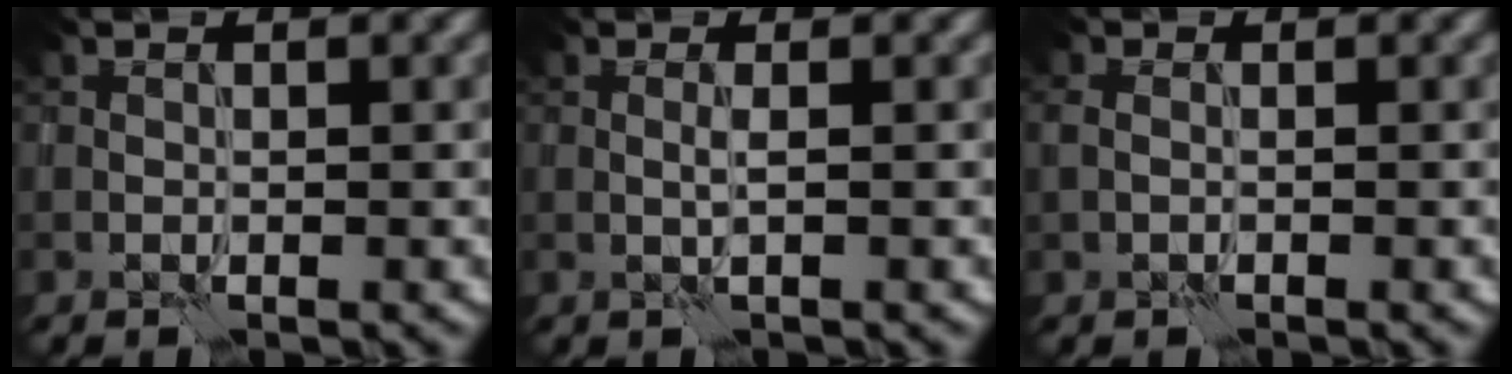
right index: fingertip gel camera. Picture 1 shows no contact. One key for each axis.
{"total": 0.9, "fx": 0.1, "fy": -0.1, "fz": 0.9, "tx": -0.021, "ty": 0.003, "tz": -0.001}
{"total": 1.1, "fx": -0.1, "fy": 0.8, "fz": 0.8, "tx": -0.019, "ty": 0.003, "tz": -0.004}